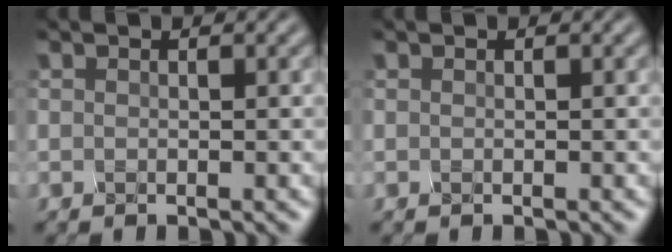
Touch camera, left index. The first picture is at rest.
{"total": 0.0}